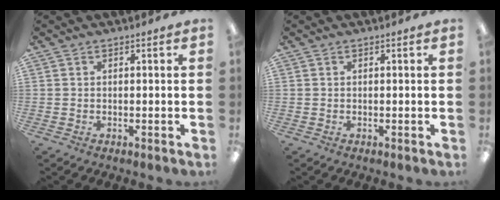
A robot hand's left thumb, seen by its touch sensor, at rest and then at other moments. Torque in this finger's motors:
{"motor_torque": [-0.03, 0.05, -0.17, 0.03, 0.00]}